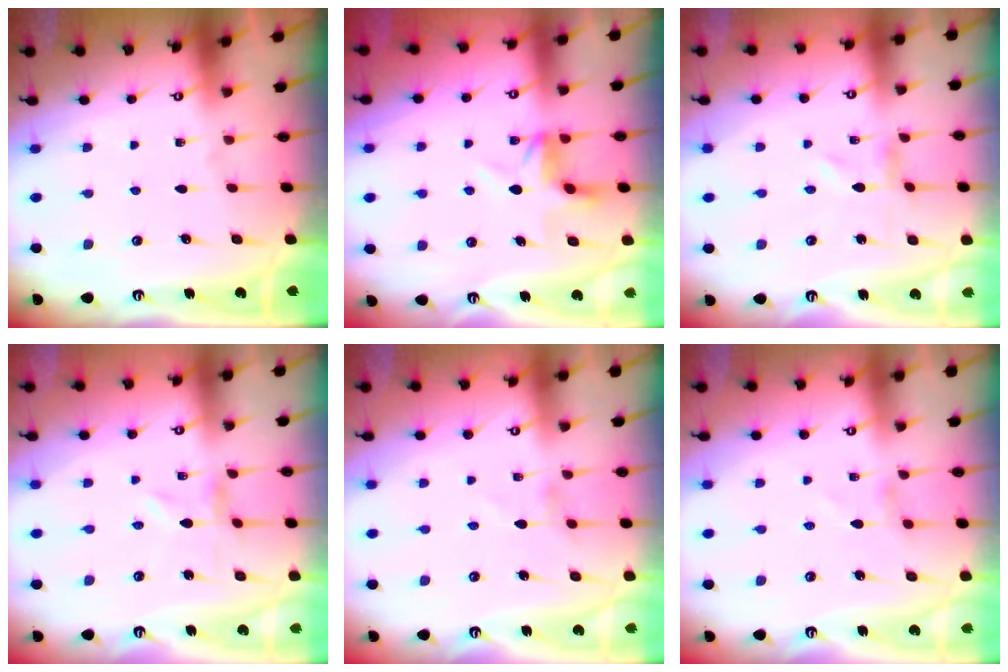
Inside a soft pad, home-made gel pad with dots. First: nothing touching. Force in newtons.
{"total": 5.4, "press": 5.0, "slide": 1.8}
{"total": 0.0}
{"total": 0.0}
{"total": 1.5, "press": 1.5, "slide": 0.4}
{"total": 0.0}